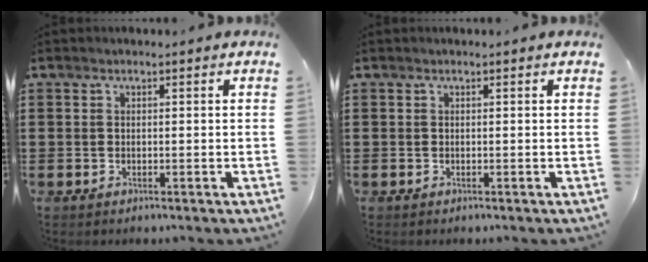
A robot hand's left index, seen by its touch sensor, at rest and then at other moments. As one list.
[{"total": 0.0}]